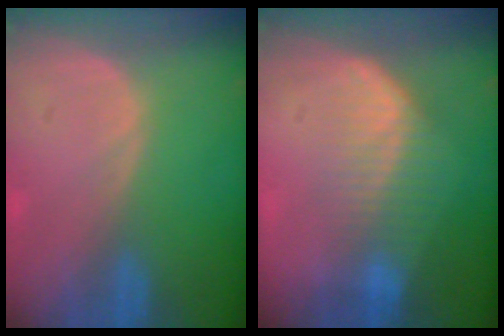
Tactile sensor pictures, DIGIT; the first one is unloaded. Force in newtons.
{"total": 6.8, "press": 6.4, "slide": 2.3}